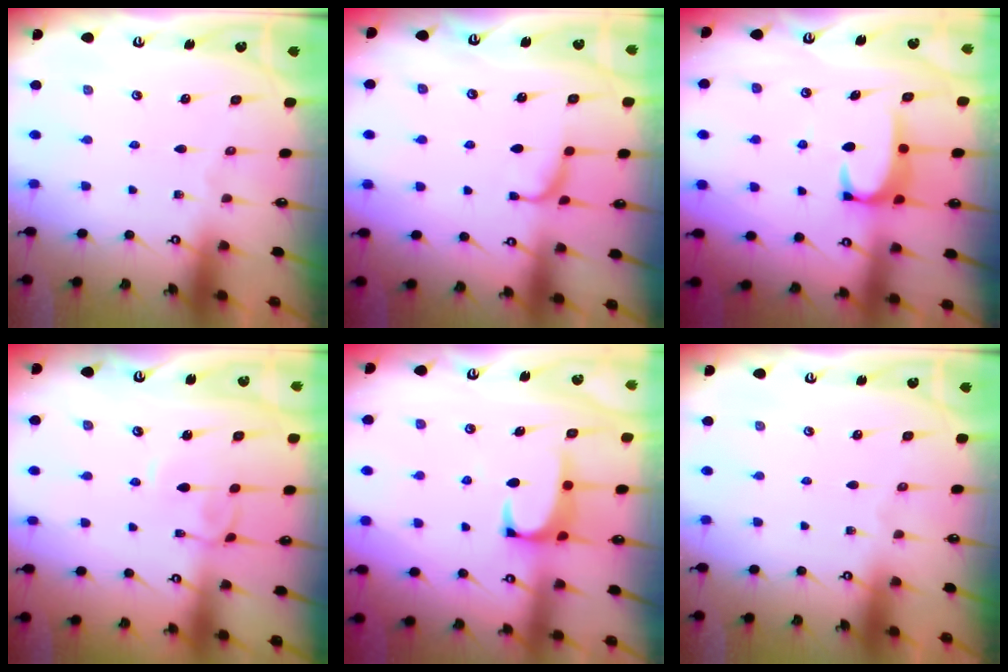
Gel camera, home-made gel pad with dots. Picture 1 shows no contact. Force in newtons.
{"total": 1.7, "press": 1.6, "slide": 0.5}
{"total": 2.4, "press": 2.3, "slide": 0.7}
{"total": 0.7, "press": 0.6, "slide": 0.4}
{"total": 1.2, "press": 1.1, "slide": 0.5}
{"total": 0.0}